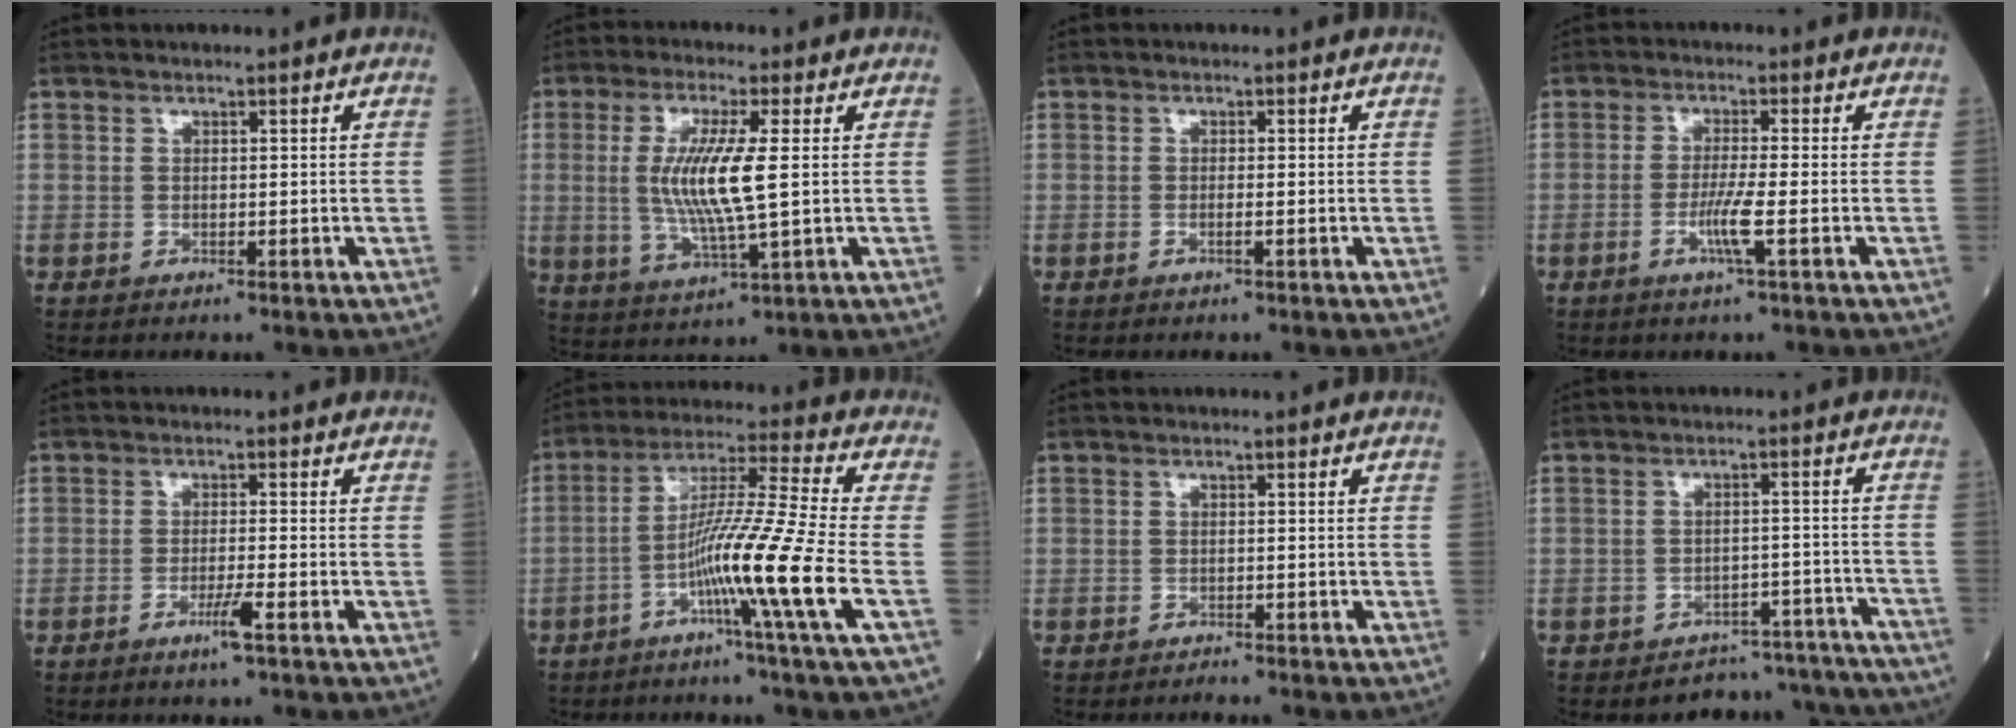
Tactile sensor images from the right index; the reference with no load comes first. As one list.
[{"total": 10.0, "force": [0.8, 0.6, 10.0], "torque": [-0.212, -0.010, 0.016]}, {"total": 0.6, "force": [-0.2, -0.1, 0.6], "torque": [-0.011, 0.002, -0.001]}, {"total": 4.1, "force": [-1.4, -0.5, 3.9], "torque": [-0.077, -0.007, -0.028]}, {"total": 3.1, "force": [-1.6, -0.4, 2.5], "torque": [-0.050, -0.005, -0.030]}, {"total": 13.1, "force": [-4.6, -2.9, 11.9], "torque": [-0.217, -0.011, -0.091]}, {"total": 1.1, "force": [-1.0, -0.1, 0.2], "torque": [-0.007, 0.000, -0.015]}, {"total": 10.5, "force": [-9.9, 3.3, 0.1], "torque": [0.032, 0.039, -0.115]}]